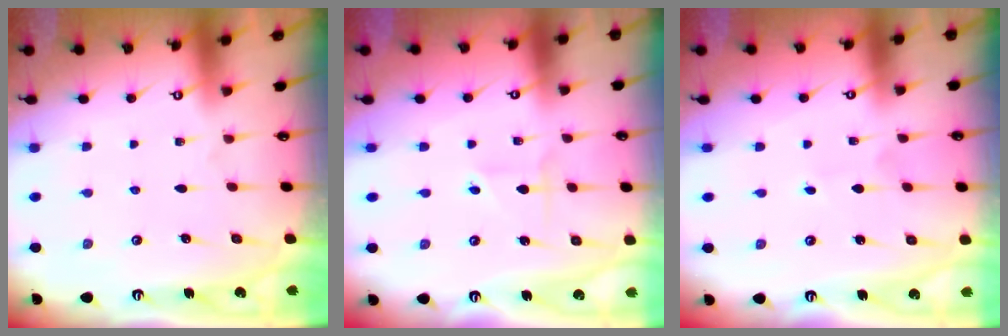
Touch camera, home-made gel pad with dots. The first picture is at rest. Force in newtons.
{"total": 1.7, "press": 1.7, "slide": 0.2}
{"total": 1.1, "press": 1.1, "slide": 0.1}